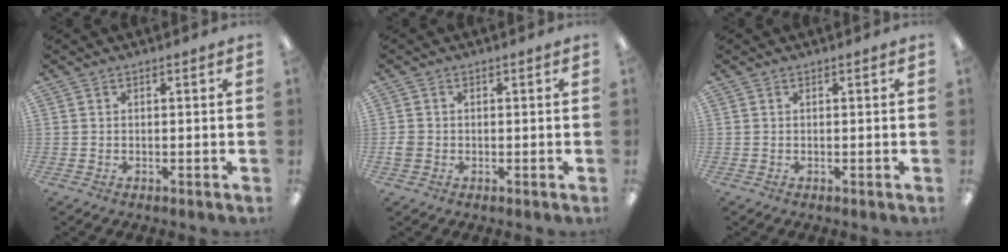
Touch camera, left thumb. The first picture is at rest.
{"total": 3.3, "force": [-0.5, 3.1, 1.1], "torque": [-0.011, 0.004, -0.010]}
{"total": 0.0}